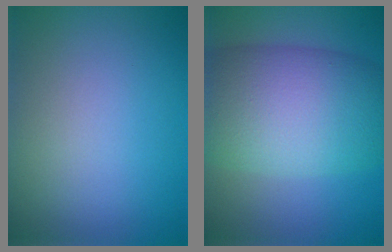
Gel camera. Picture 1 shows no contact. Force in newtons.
{"total": 11.2, "press": 11.2, "slide": 0.4}